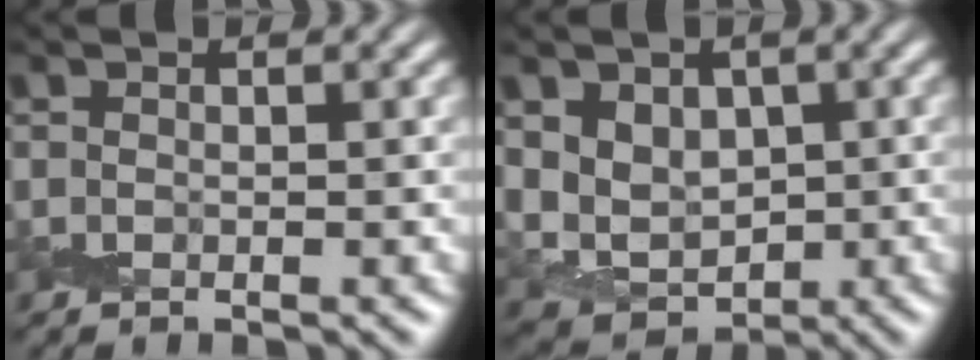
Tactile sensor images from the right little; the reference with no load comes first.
{"total": 4.8, "force": [0.8, 3.9, 2.7], "torque": [-0.049, -0.010, 0.019]}